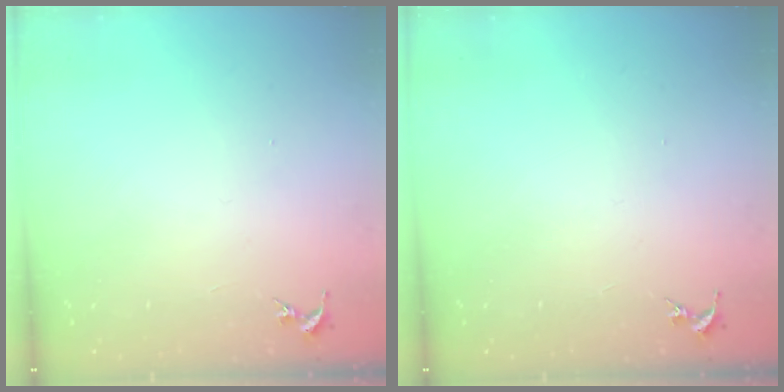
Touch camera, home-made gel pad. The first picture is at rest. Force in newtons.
{"total": 0.0}